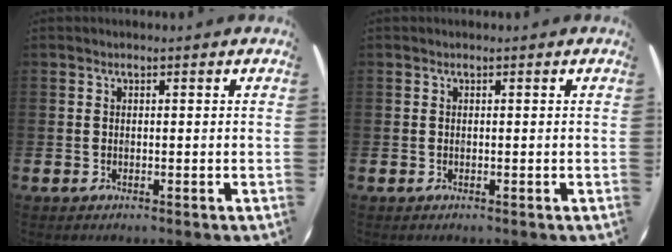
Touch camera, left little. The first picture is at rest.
{"total": 0.0}